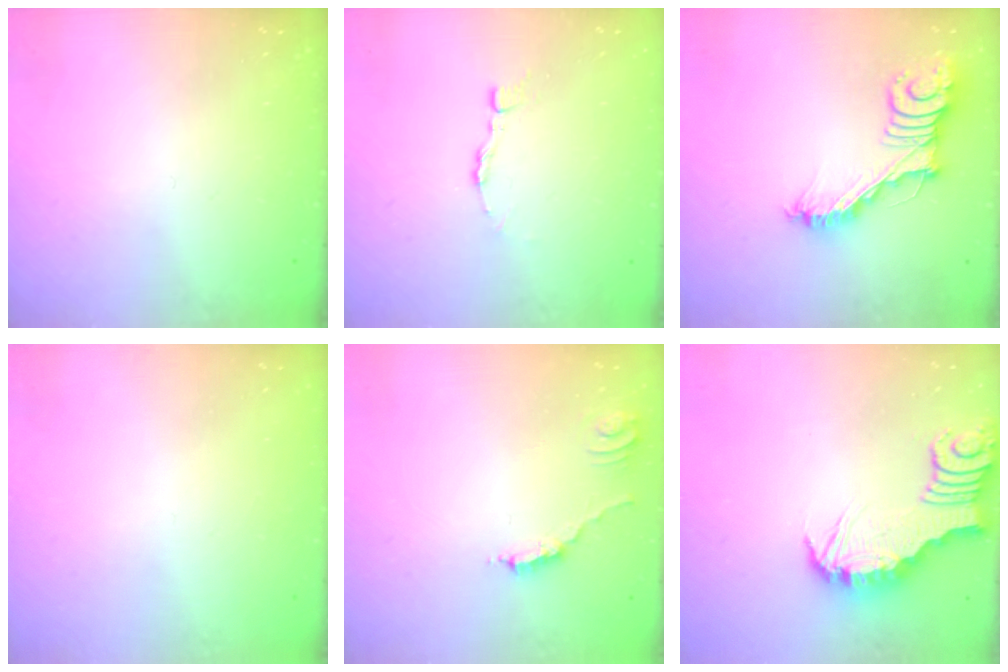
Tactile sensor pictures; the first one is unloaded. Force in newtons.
{"total": 2.9, "press": 2.9, "slide": 0.2}
{"total": 15.6, "press": 15.6, "slide": 0.5}
{"total": 0.0}
{"total": 2.0, "press": 2.0, "slide": 0.4}
{"total": 3.8, "press": 3.8, "slide": 0.1}